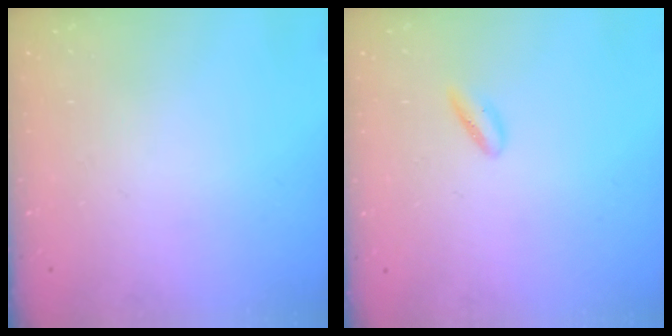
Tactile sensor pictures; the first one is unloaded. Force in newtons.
{"total": 3.9, "press": 3.7, "slide": 1.2}